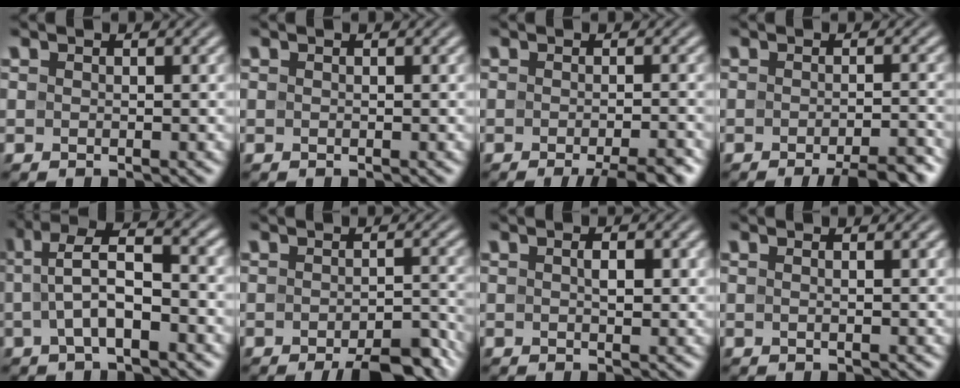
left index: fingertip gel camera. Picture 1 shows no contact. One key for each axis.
{"total": 0.0}
{"total": 4.2, "fx": -2.6, "fy": 0.7, "fz": 3.2, "tx": -0.035, "ty": -0.001, "tz": -0.038}
{"total": 4.5, "fx": -3.0, "fy": 0.8, "fz": 3.2, "tx": -0.036, "ty": 0.000, "tz": -0.043}
{"total": 5.3, "fx": -0.6, "fy": 1.9, "fz": 4.9, "tx": -0.096, "ty": 0.016, "tz": -0.015}
{"total": 5.2, "fx": -3.7, "fy": 1.5, "fz": 3.3, "tx": -0.040, "ty": 0.002, "tz": -0.047}
{"total": 1.8, "fx": 0.3, "fy": 0.8, "fz": 1.5, "tx": -0.026, "ty": 0.001, "tz": 0.005}
{"total": 1.5, "fx": 0.5, "fy": 0.4, "fz": 1.3, "tx": -0.014, "ty": -0.004, "tz": -0.001}